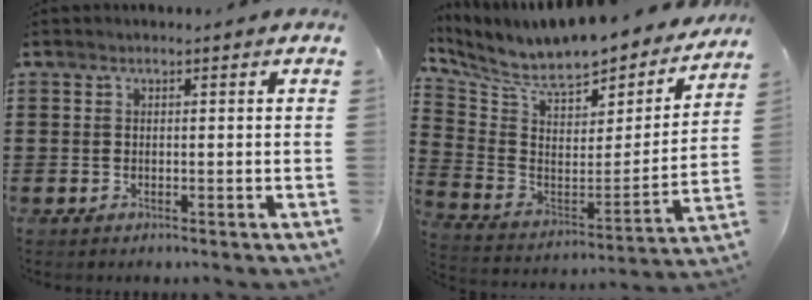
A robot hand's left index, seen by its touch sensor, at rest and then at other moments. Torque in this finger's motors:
{"motor_torque": [1.59, -0.54, 0.56, 0.21]}